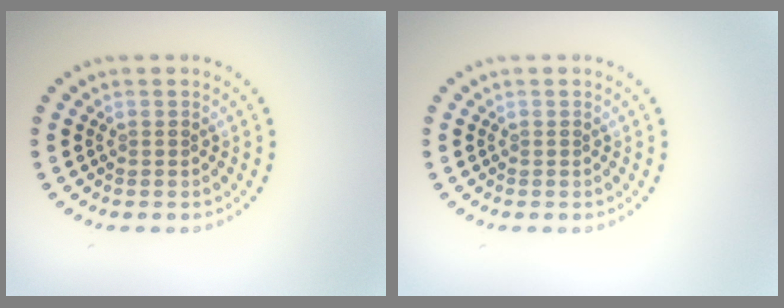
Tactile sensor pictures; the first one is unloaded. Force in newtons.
{"total": 0.0}